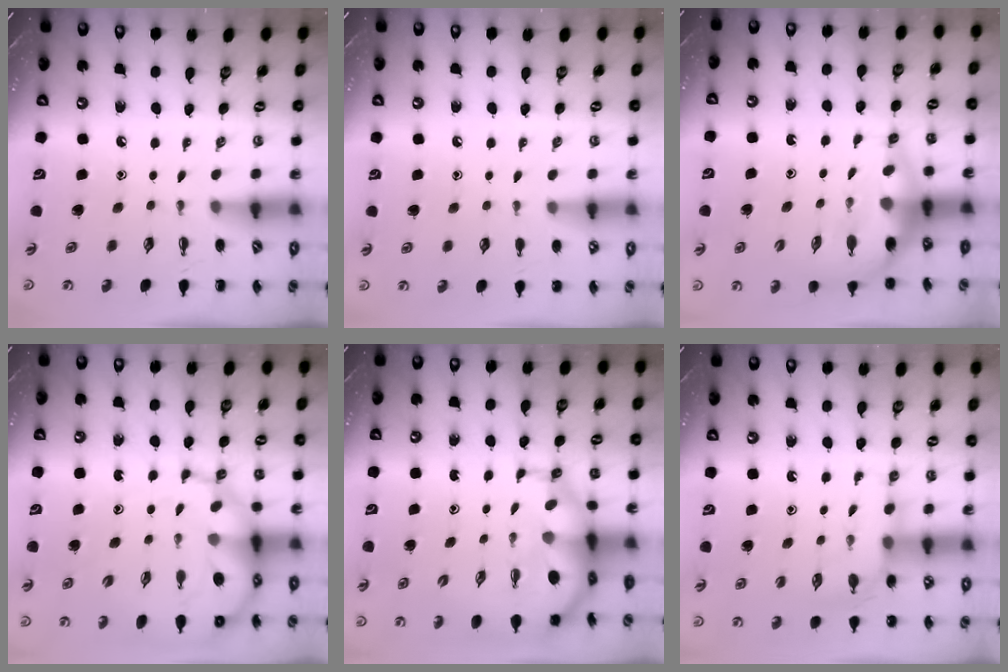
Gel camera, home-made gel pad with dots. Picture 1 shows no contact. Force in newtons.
{"total": 3.1, "press": 3.0, "slide": 1.0}
{"total": 7.4, "press": 7.3, "slide": 1.4}
{"total": 13.3, "press": 12.8, "slide": 3.5}
{"total": 9.3, "press": 8.9, "slide": 2.6}
{"total": 7.9, "press": 7.8, "slide": 0.8}